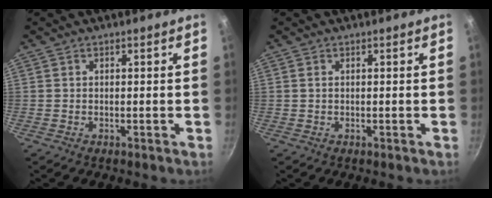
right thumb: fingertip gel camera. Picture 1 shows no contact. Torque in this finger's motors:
{"motor_torque": [-0.41, -0.27, -0.23, 0.14, -0.05]}